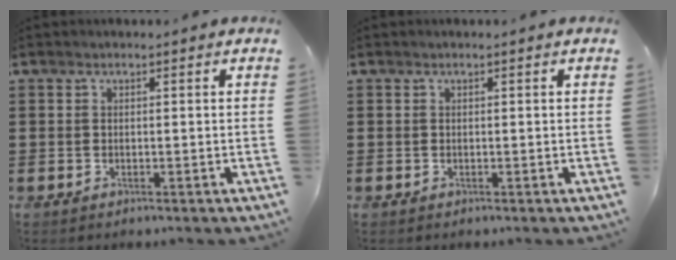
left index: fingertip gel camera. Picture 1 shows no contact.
{"total": 0.0}